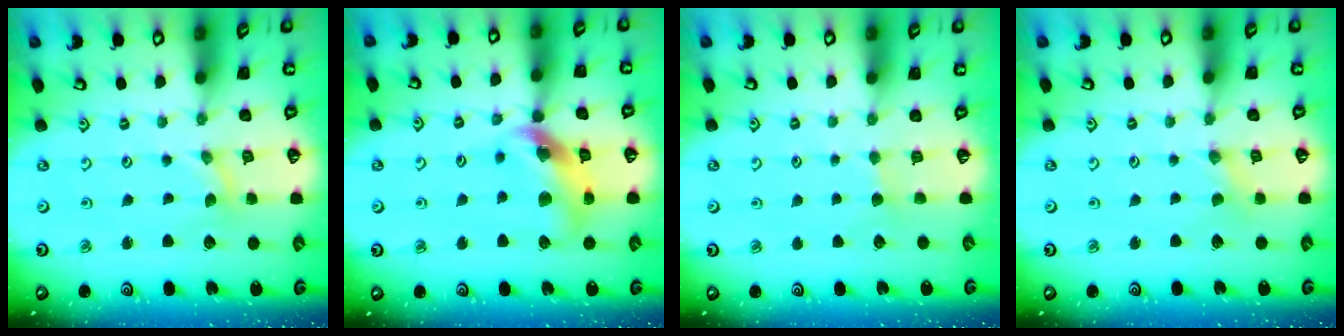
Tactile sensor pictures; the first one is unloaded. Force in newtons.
{"total": 14.3, "press": 14.2, "slide": 1.6}
{"total": 2.3, "press": 2.2, "slide": 0.4}
{"total": 0.0}